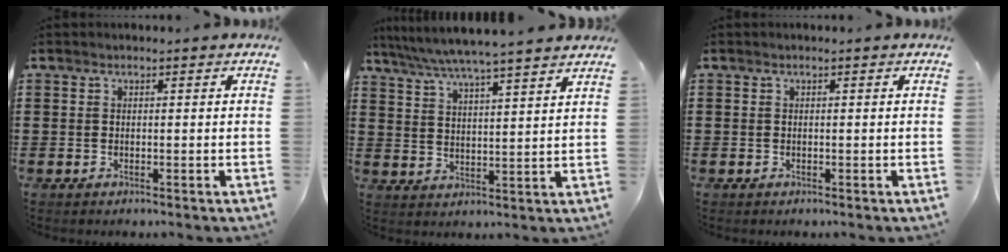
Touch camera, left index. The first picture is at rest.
{"total": 5.4, "force": [4.8, -0.7, 2.2], "torque": [-0.061, -0.027, 0.081]}
{"total": 0.0}